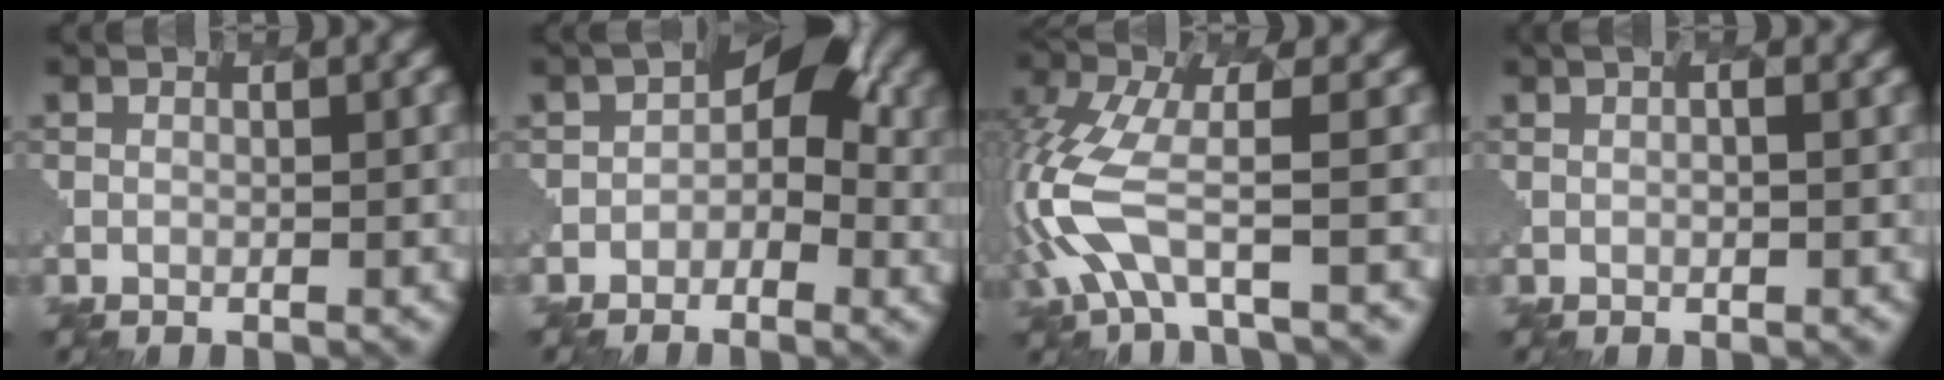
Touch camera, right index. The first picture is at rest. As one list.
[{"total": 1.7, "force": [0.4, 1.7, 0.0], "torque": [-0.015, 0.011, -0.031]}, {"total": 5.6, "force": [-2.3, 2.2, 4.6], "torque": [-0.163, 0.011, -0.070]}, {"total": 1.8, "force": [0.6, 0.9, 1.4], "torque": [-0.010, 0.011, -0.010]}]